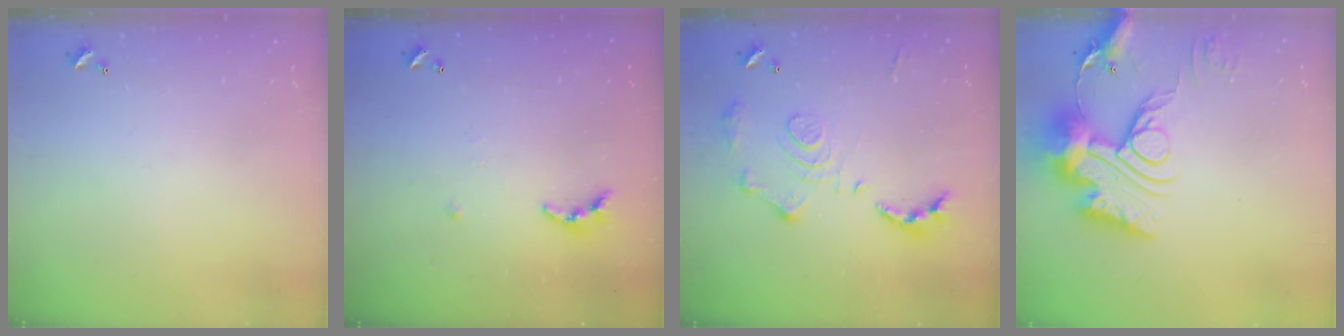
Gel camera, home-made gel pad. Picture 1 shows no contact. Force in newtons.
{"total": 6.4, "press": 6.4, "slide": 0.5}
{"total": 14.2, "press": 14.1, "slide": 1.2}
{"total": 18.7, "press": 18.6, "slide": 1.7}